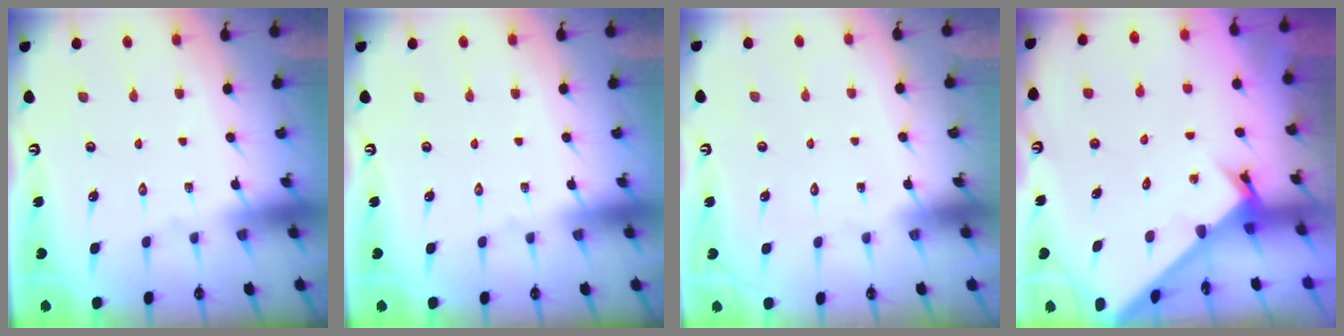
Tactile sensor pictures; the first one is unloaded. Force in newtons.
{"total": 0.0}
{"total": 1.5, "press": 1.5, "slide": 0.0}
{"total": 2.6, "press": 2.6, "slide": 0.3}